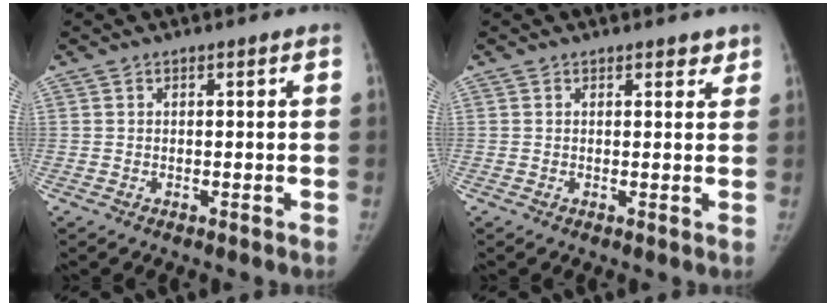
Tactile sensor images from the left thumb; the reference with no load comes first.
{"total": 1.8, "force": [1.3, 1.0, 0.6], "torque": [0.011, -0.006, 0.011]}